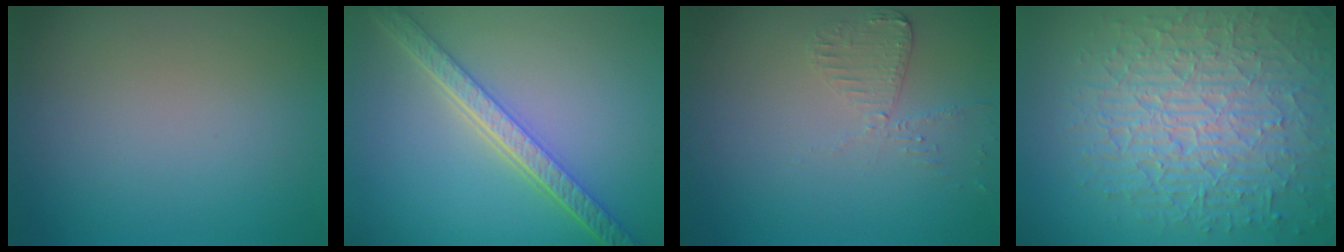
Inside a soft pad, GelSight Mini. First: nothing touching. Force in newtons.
{"total": 5.1, "press": 4.2, "slide": 2.9}
{"total": 2.4, "press": 2.4, "slide": 0.2}
{"total": 10.1, "press": 6.6, "slide": 7.6}